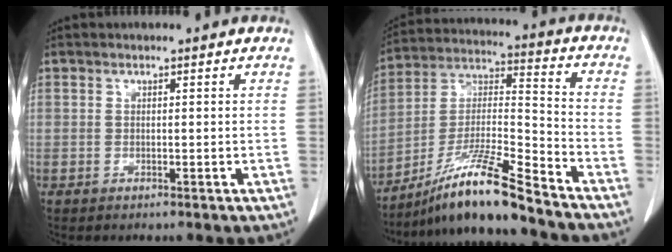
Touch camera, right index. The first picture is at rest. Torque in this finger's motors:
{"motor_torque": [1.09, -1.05, 0.61, 0.15]}